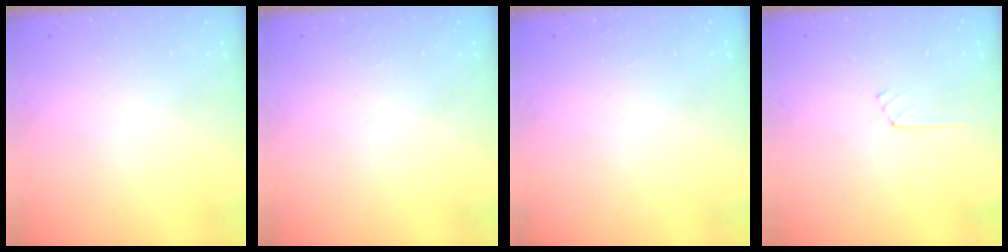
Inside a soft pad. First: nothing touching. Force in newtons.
{"total": 0.0}
{"total": 0.0}
{"total": 3.8, "press": 3.8, "slide": 0.3}